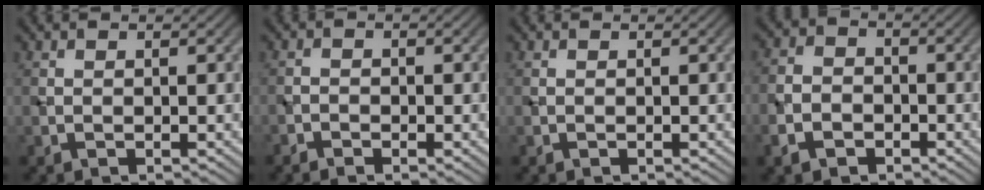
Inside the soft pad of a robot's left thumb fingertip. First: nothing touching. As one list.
[{"total": 1.3, "force": [-1.0, 0.7, 0.5], "torque": [-0.007, -0.001, -0.021]}, {"total": 0.0}, {"total": 4.3, "force": [-2.4, 3.0, 1.9], "torque": [-0.044, -0.005, -0.054]}]